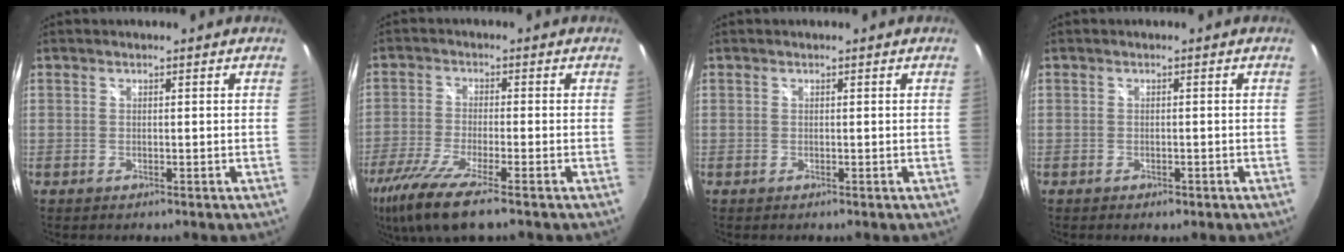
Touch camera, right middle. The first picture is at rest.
{"total": 11.6, "force": [-8.0, 1.5, 8.3], "torque": [-0.188, -0.044, -0.148]}
{"total": 0.0}
{"total": 1.5, "force": [-1.0, 0.8, 0.8], "torque": [-0.016, -0.002, -0.013]}